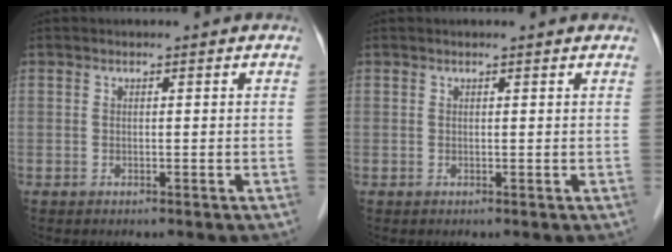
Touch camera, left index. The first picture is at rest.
{"total": 1.5, "force": [1.4, 0.1, 0.5], "torque": [-0.014, 0.012, 0.015]}